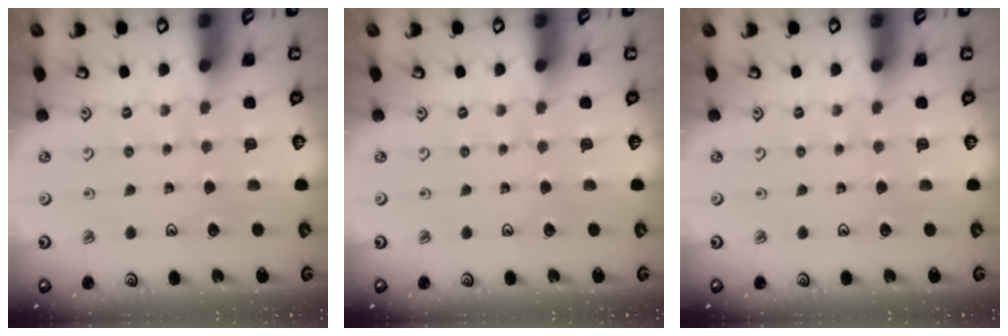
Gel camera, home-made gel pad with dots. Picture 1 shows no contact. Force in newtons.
{"total": 0.0}
{"total": 0.0}